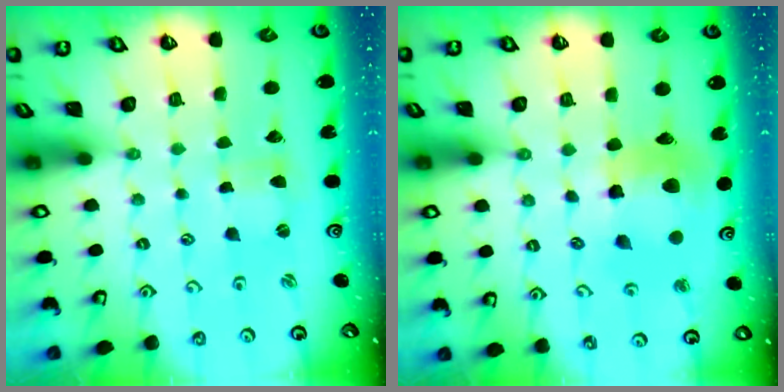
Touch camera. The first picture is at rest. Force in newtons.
{"total": 12.5, "press": 12.4, "slide": 1.7}